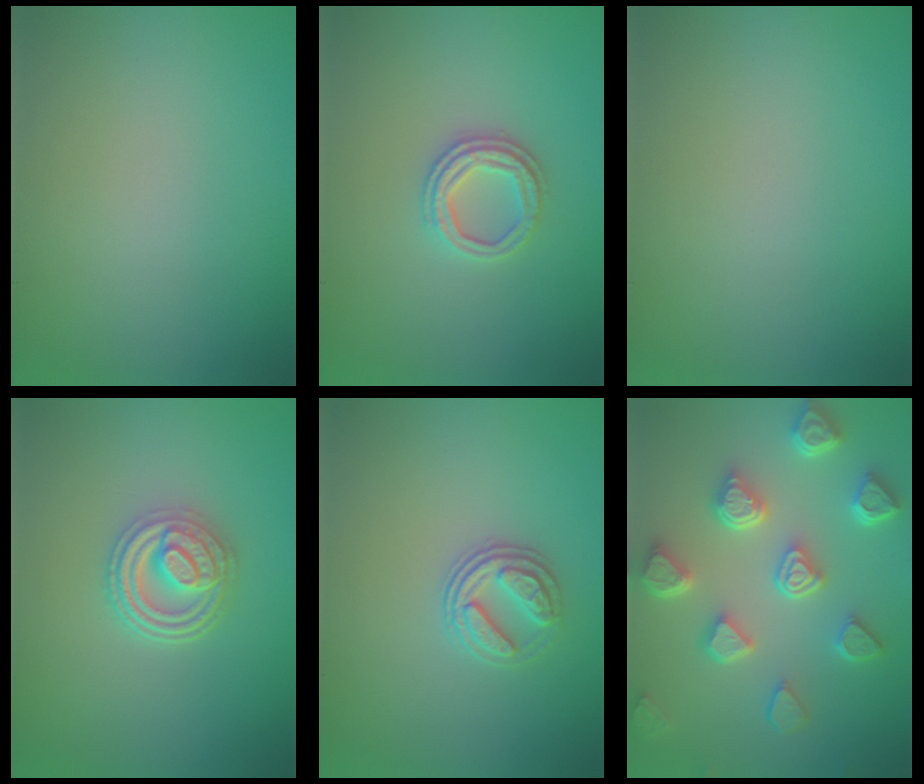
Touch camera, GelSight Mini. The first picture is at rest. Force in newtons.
{"total": 2.9, "press": 2.7, "slide": 1.0}
{"total": 0.0}
{"total": 4.8, "press": 3.7, "slide": 3.0}
{"total": 2.7, "press": 2.5, "slide": 1.0}
{"total": 6.7, "press": 5.4, "slide": 3.9}